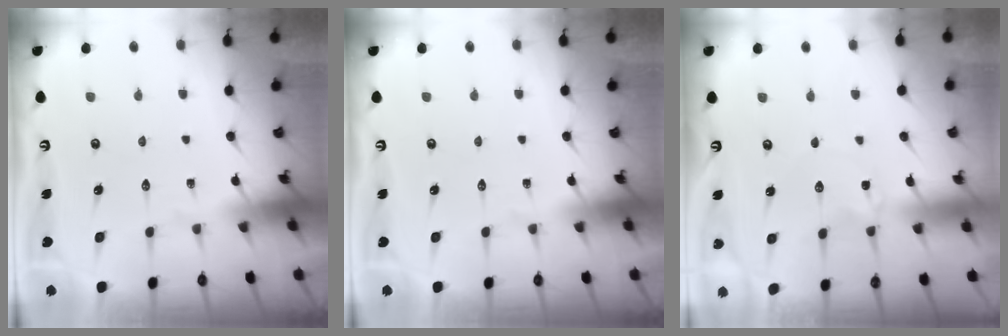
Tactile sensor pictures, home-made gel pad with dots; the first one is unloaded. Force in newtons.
{"total": 0.0}
{"total": 1.8, "press": 1.8, "slide": 0.3}